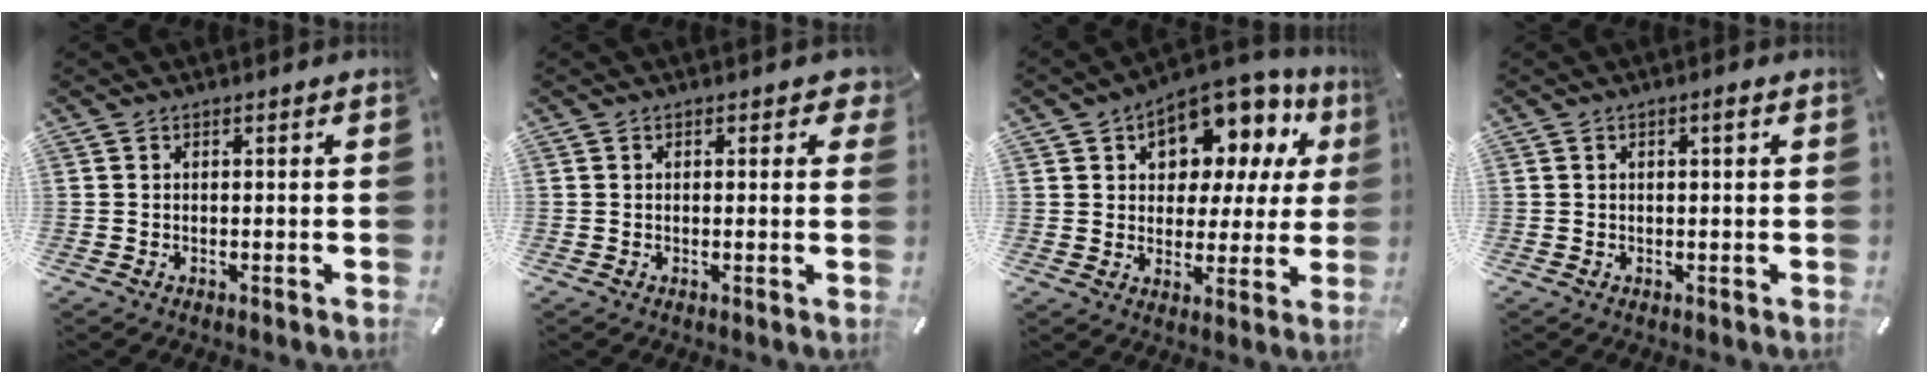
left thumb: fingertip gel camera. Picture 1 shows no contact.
{"total": 1.7, "force": [0.8, 1.0, 1.2], "torque": [-0.009, 0.000, 0.009]}
{"total": 11.7, "force": [7.5, 7.4, 5.2], "torque": [-0.079, -0.068, 0.132]}
{"total": 1.3, "force": [0.4, 0.2, 1.2], "torque": [-0.022, 0.002, 0.006]}